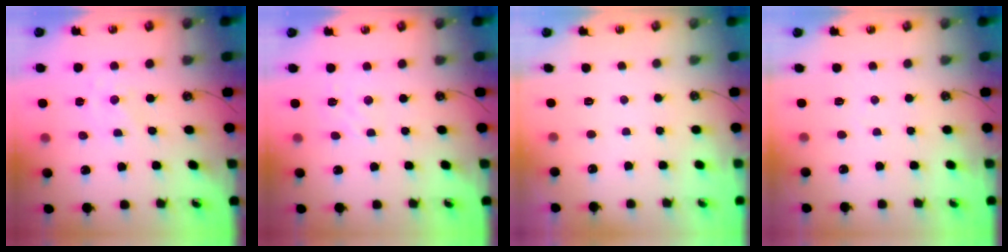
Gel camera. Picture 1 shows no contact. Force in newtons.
{"total": 1.4, "press": 1.2, "slide": 0.7}
{"total": 0.0}
{"total": 2.6, "press": 2.6, "slide": 0.4}